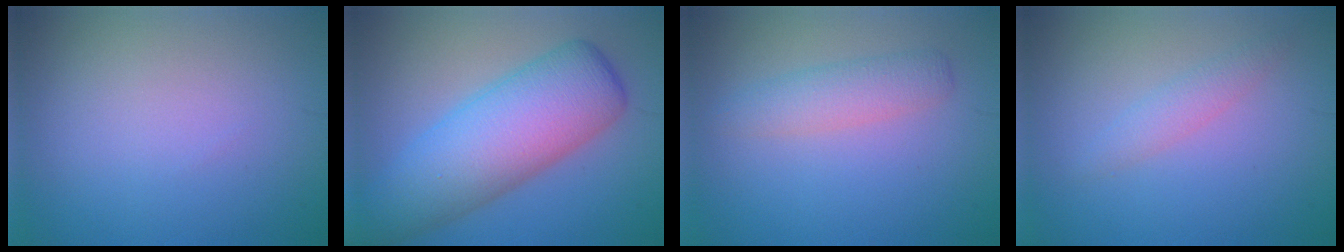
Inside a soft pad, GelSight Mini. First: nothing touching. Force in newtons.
{"total": 9.4, "press": 9.4, "slide": 0.1}
{"total": 2.6, "press": 2.6, "slide": 0.0}
{"total": 1.6, "press": 1.6, "slide": 0.1}